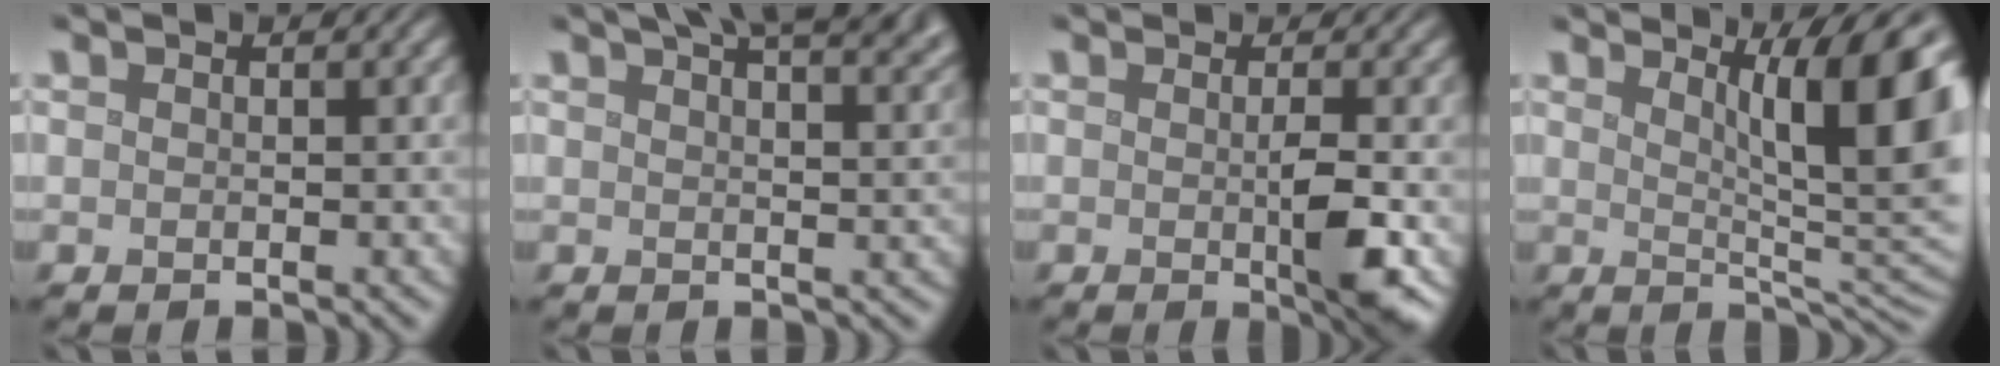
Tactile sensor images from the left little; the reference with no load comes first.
{"total": 11.7, "force": [7.8, 4.5, 7.5], "torque": [-0.057, 0.055, 0.072]}
{"total": 3.2, "force": [-0.3, 0.4, 3.2], "torque": [-0.051, -0.005, -0.002]}
{"total": 11.4, "force": [3.6, 2.9, 10.5], "torque": [-0.101, 0.006, 0.048]}